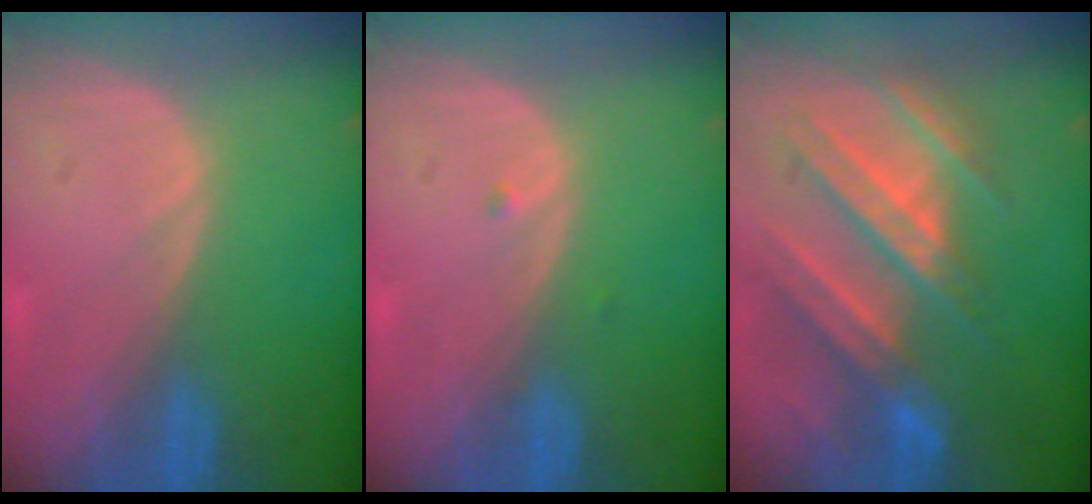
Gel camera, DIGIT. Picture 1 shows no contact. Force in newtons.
{"total": 0.6, "press": 0.5, "slide": 0.3}
{"total": 10.1, "press": 9.5, "slide": 3.4}